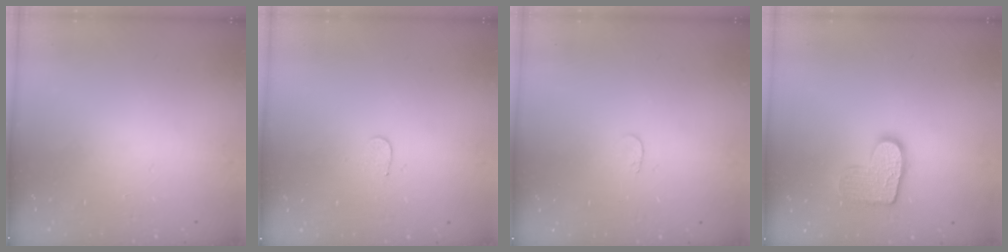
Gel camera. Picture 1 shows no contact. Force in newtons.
{"total": 3.4, "press": 3.4, "slide": 0.2}
{"total": 3.3, "press": 3.3, "slide": 0.3}
{"total": 10.7, "press": 10.7, "slide": 0.5}